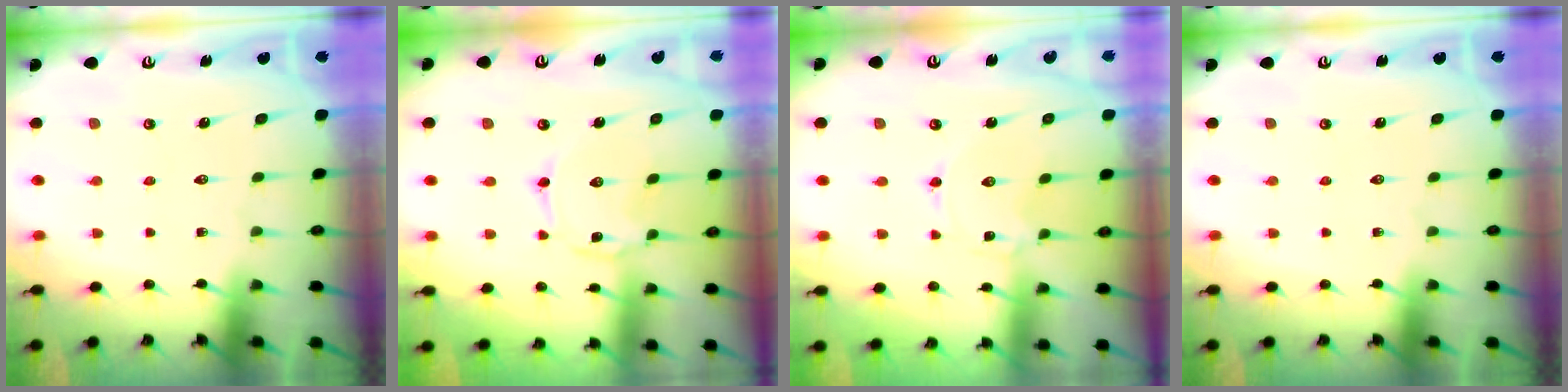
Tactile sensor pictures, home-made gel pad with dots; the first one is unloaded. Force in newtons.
{"total": 1.7, "press": 1.7, "slide": 0.2}
{"total": 0.0}
{"total": 0.0}